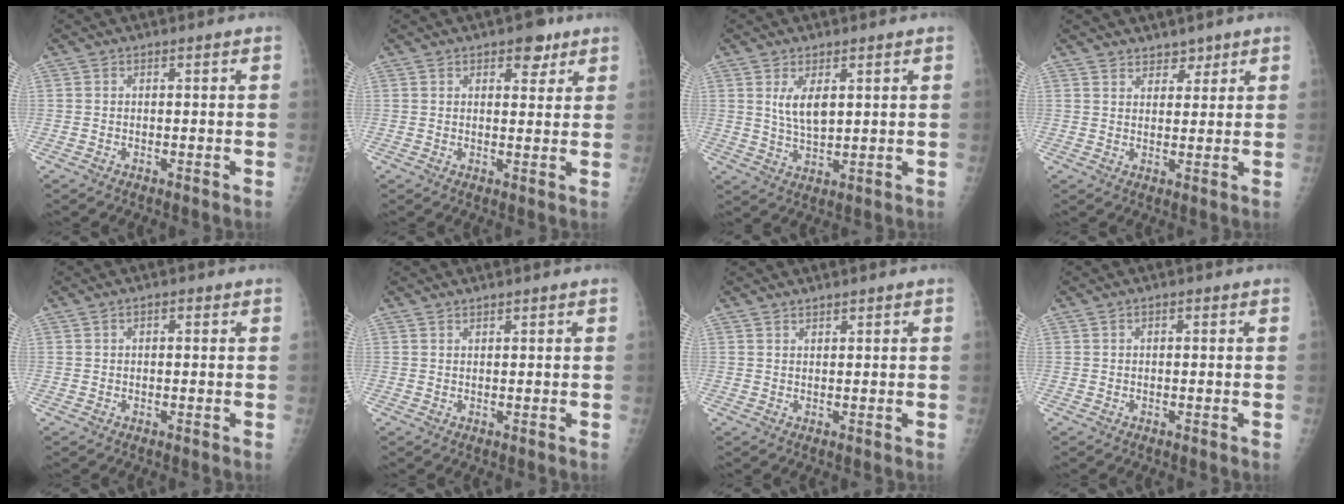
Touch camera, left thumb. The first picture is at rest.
{"total": 4.4, "force": [2.7, 2.4, 2.5], "torque": [-0.009, -0.013, 0.035]}
{"total": 5.2, "force": [1.9, 2.4, 4.2], "torque": [-0.073, -0.017, 0.044]}
{"total": 3.0, "force": [2.5, 1.7, 0.3], "torque": [0.021, -0.017, 0.036]}
{"total": 1.4, "force": [0.6, 0.9, 0.9], "torque": [-0.009, 0.001, 0.007]}
{"total": 0.7, "force": [0.7, 0.1, 0.0], "torque": [0.000, -0.006, 0.013]}
{"total": 0.9, "force": [0.9, 0.2, 0.1], "torque": [0.003, -0.008, 0.017]}
{"total": 0.9, "force": [0.4, 0.5, 0.6], "torque": [-0.006, 0.001, 0.003]}